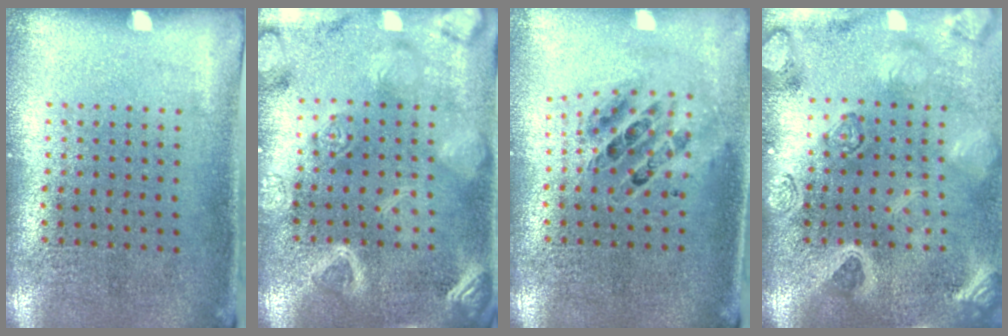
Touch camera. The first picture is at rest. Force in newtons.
{"total": 5.2, "press": 5.2, "slide": 0.6}
{"total": 0.8, "press": 0.8, "slide": 0.1}
{"total": 3.7, "press": 3.0, "slide": 2.1}